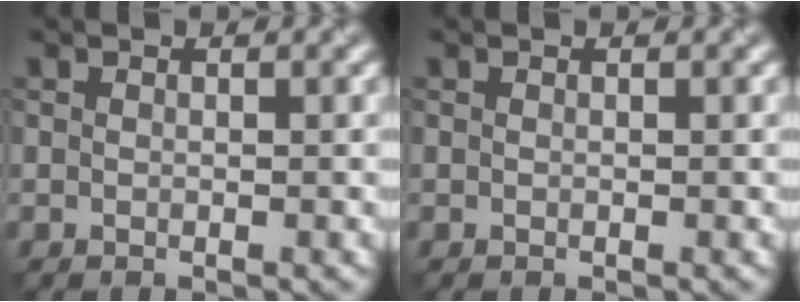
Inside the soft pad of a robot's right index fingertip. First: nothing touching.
{"total": 0.0}